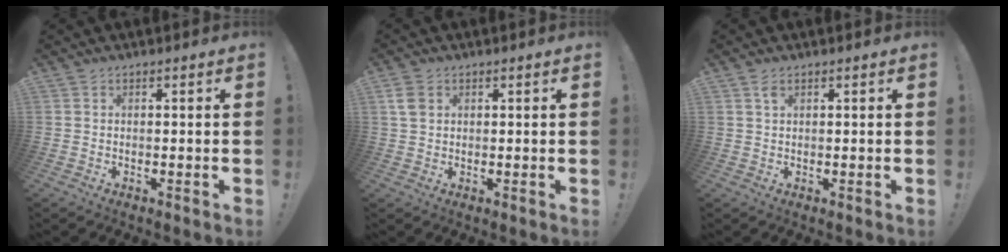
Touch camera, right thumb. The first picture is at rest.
{"total": 4.1, "force": [1.5, 2.9, 2.6], "torque": [-0.052, 0.001, 0.029]}
{"total": 1.7, "force": [0.9, 0.8, 1.2], "torque": [-0.024, 0.001, 0.017]}